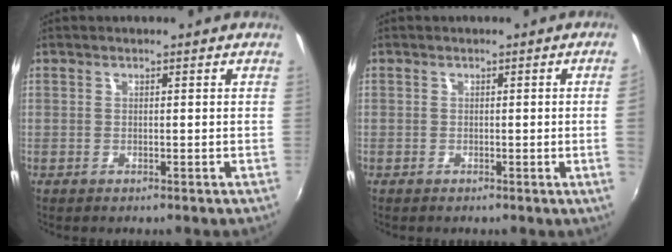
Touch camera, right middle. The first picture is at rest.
{"total": 2.1, "force": [0.0, -1.2, 1.7], "torque": [-0.023, -0.011, 0.003]}